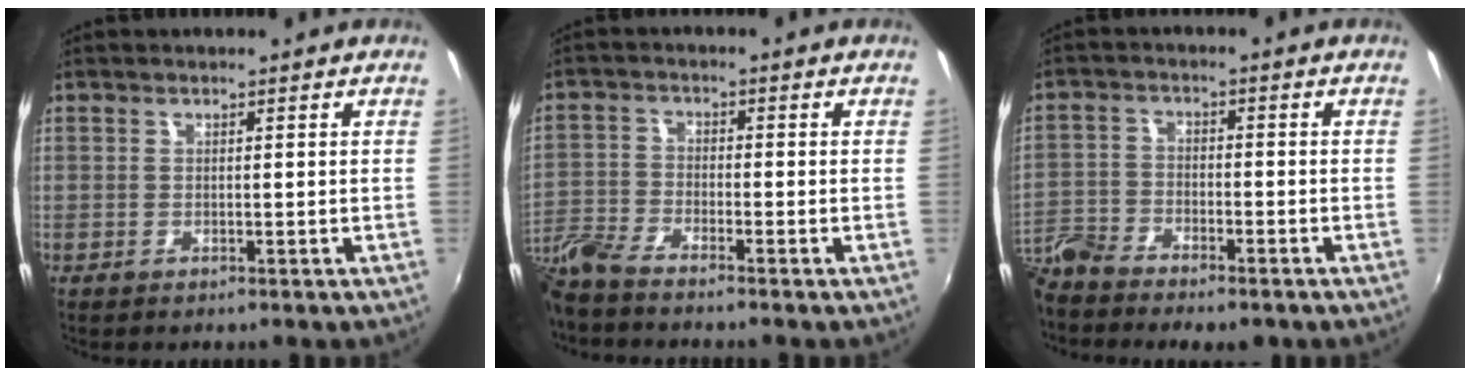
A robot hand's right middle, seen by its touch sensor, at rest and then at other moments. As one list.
[{"total": 7.3, "force": [-6.6, 0.5, 3.0], "torque": [-0.081, -0.011, -0.143]}, {"total": 9.4, "force": [-8.0, 3.1, 3.8], "torque": [-0.101, -0.018, -0.162]}]